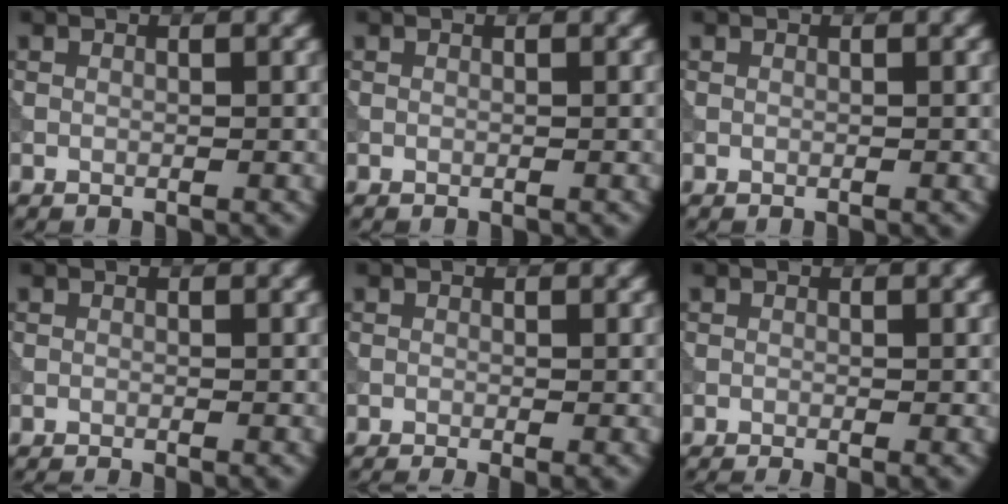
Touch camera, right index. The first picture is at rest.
{"total": 0.0}
{"total": 0.0}
{"total": 0.8, "force": [-0.6, 0.2, 0.5], "torque": [-0.003, -0.006, -0.013]}
{"total": 1.9, "force": [-0.8, 0.6, 1.6], "torque": [-0.018, -0.007, -0.015]}
{"total": 1.6, "force": [-0.8, 0.5, 1.3], "torque": [-0.013, -0.008, -0.014]}